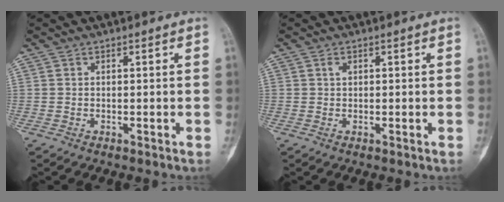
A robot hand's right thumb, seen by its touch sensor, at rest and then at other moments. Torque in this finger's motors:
{"motor_torque": [-0.24, 0.50, 0.01, 0.17, -0.09]}